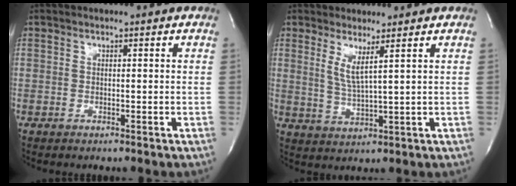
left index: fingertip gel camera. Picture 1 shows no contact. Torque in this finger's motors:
{"motor_torque": [-0.09, -0.03, 0.18, 0.02]}